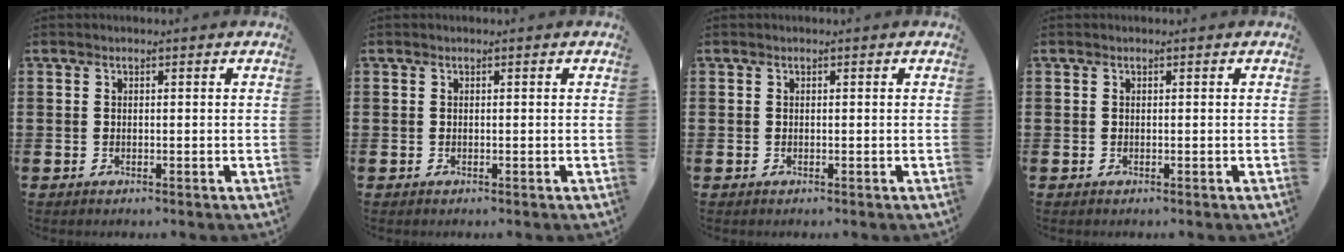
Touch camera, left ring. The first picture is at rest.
{"total": 0.0}
{"total": 0.0}
{"total": 0.0}